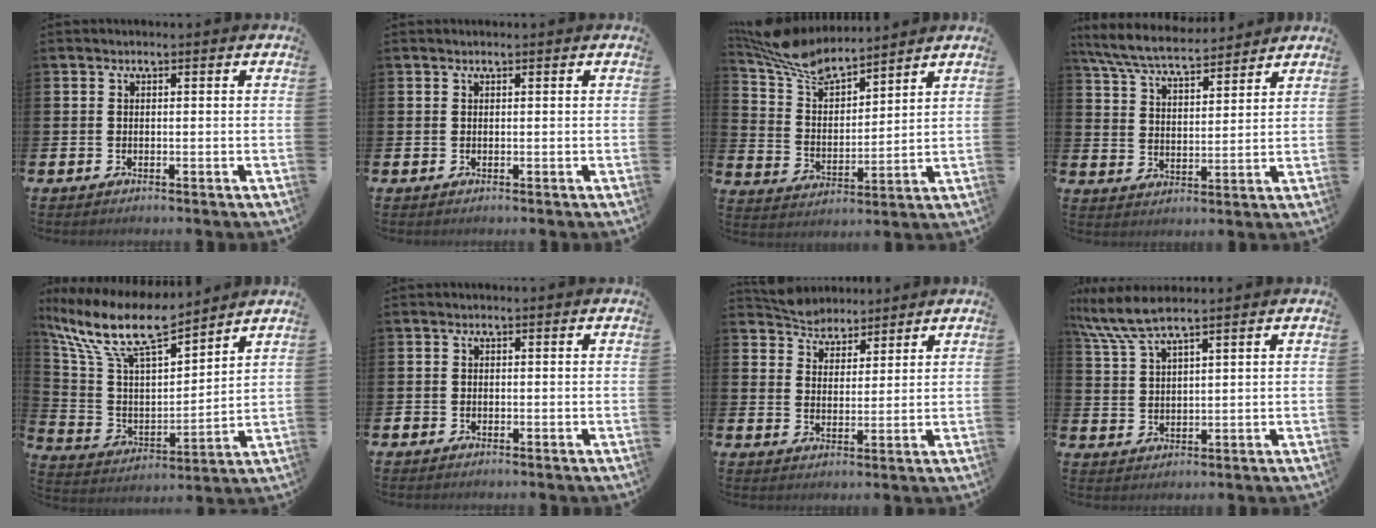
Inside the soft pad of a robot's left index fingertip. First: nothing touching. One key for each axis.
{"total": 0.0}
{"total": 8.2, "fx": 7.5, "fy": 2.0, "fz": 2.6, "tx": -0.082, "ty": -0.041, "tz": 0.137}
{"total": 7.2, "fx": 6.8, "fy": 1.1, "fz": 2.2, "tx": -0.068, "ty": -0.036, "tz": 0.121}
{"total": 11.6, "fx": 9.9, "fy": 2.8, "fz": 5.5, "tx": -0.149, "ty": -0.061, "tz": 0.172}
{"total": 0.7, "fx": -0.5, "fy": 0.5, "fz": 0.0, "tx": -0.002, "ty": 0.003, "tz": -0.011}
{"total": 4.4, "fx": 4.1, "fy": 1.5, "fz": -0.5, "tx": -0.012, "ty": -0.025, "tz": 0.072}
{"total": 6.8, "fx": 5.9, "fy": 0.7, "fz": 3.4, "tx": -0.082, "ty": -0.015, "tz": 0.107}